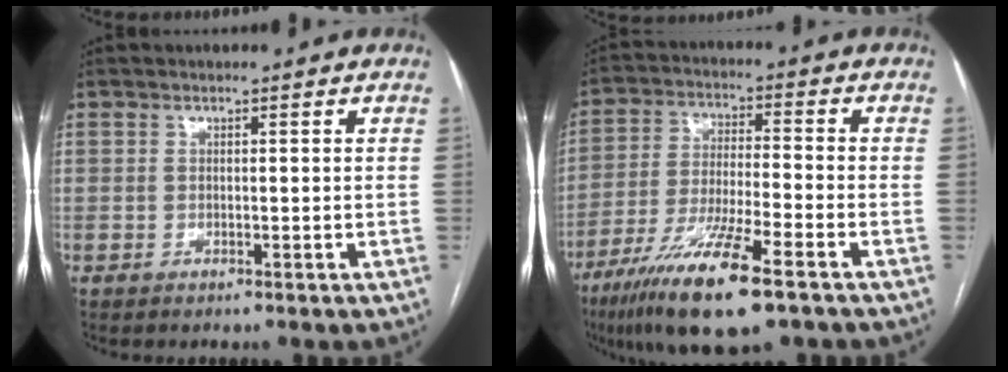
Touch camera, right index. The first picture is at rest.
{"total": 15.1, "force": [-9.2, 1.5, 11.8], "torque": [-0.235, -0.038, -0.165]}